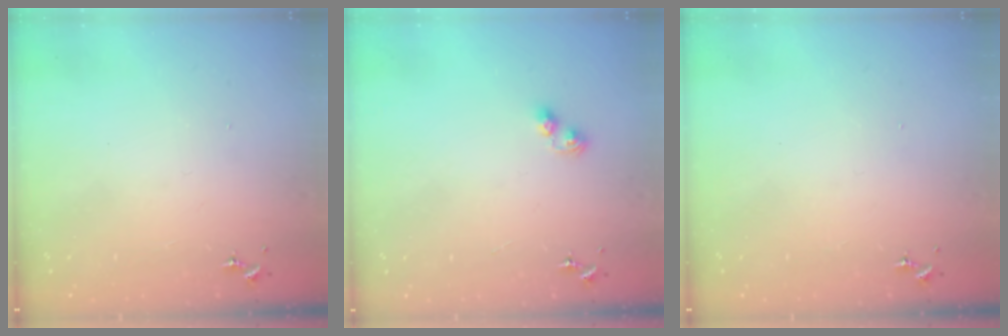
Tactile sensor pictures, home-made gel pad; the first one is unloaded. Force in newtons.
{"total": 3.3, "press": 3.3, "slide": 0.4}
{"total": 0.0}